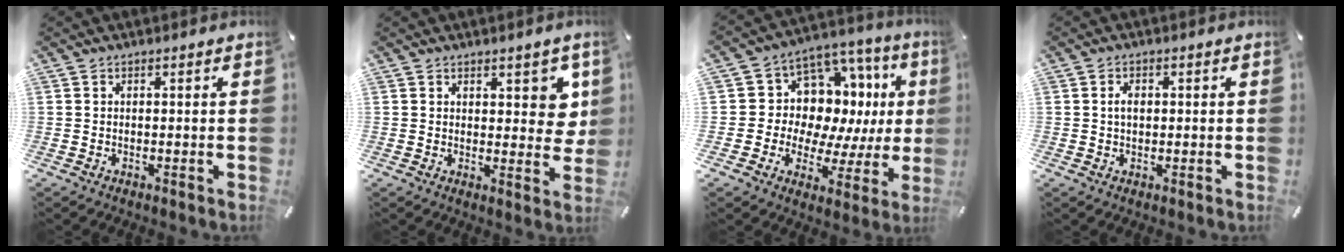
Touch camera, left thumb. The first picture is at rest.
{"total": 6.0, "force": [2.9, 3.7, 3.7], "torque": [-0.022, -0.019, 0.046]}
{"total": 10.3, "force": [4.0, 8.7, 3.9], "torque": [-0.057, -0.071, 0.078]}
{"total": 2.8, "force": [0.3, 1.9, 2.0], "torque": [-0.042, 0.007, 0.004]}